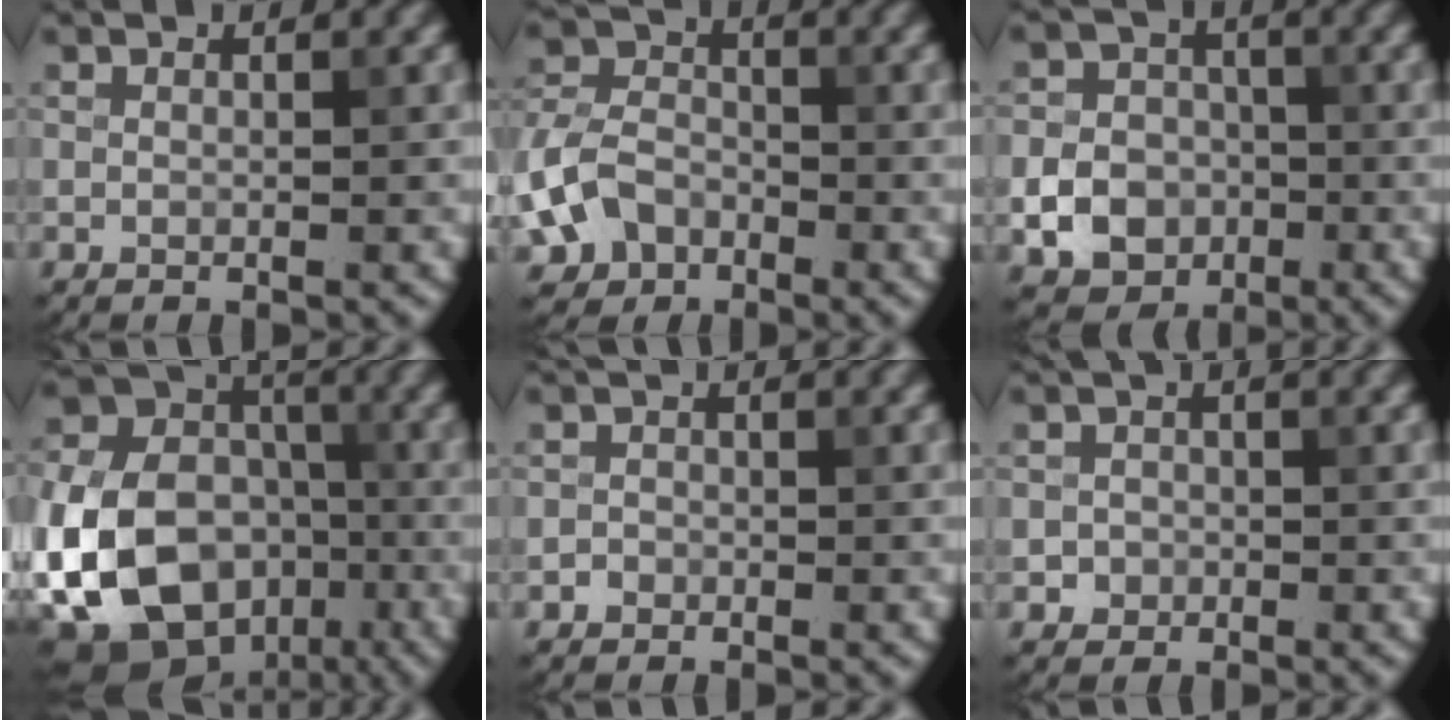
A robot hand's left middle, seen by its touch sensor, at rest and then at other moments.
{"total": 6.1, "force": [-2.7, 4.5, 3.2], "torque": [-0.072, 0.001, -0.065]}
{"total": 5.0, "force": [-1.5, 4.3, 2.2], "torque": [-0.034, 0.000, -0.034]}
{"total": 15.5, "force": [-5.0, 11.4, 9.2], "torque": [-0.208, -0.023, -0.092]}
{"total": 0.7, "force": [-0.4, 0.6, 0.0], "torque": [0.006, 0.000, -0.007]}
{"total": 1.2, "force": [-0.4, 1.2, 0.0], "torque": [0.013, 0.000, -0.008]}